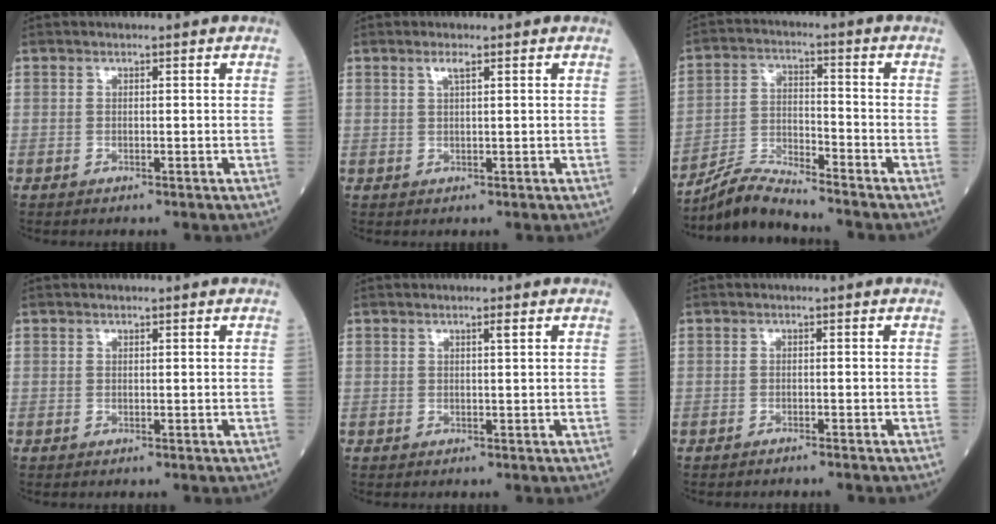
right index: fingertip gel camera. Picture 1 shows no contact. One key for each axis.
{"total": 1.4, "fx": 0.8, "fy": 0.0, "fz": 1.1, "tx": -0.024, "ty": 0.003, "tz": 0.015}
{"total": 6.9, "fx": -6.8, "fy": -0.5, "fz": 1.0, "tx": -0.026, "ty": -0.007, "tz": -0.128}
{"total": 0.0}
{"total": 0.8, "fx": 0.4, "fy": -0.1, "fz": 0.7, "tx": -0.013, "ty": -0.001, "tz": 0.008}
{"total": 2.1, "fx": -2.0, "fy": -0.2, "fz": 0.8, "tx": -0.013, "ty": 0.001, "tz": -0.023}